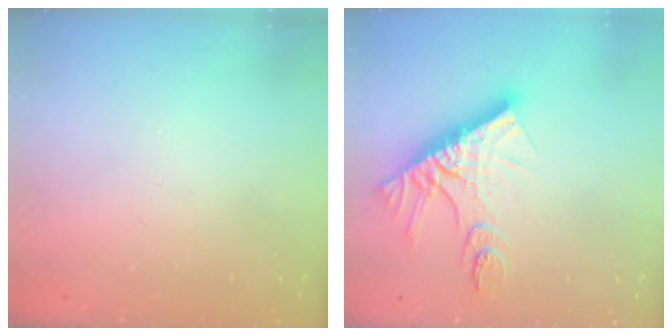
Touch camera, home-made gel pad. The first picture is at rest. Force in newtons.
{"total": 13.6, "press": 13.6, "slide": 1.1}